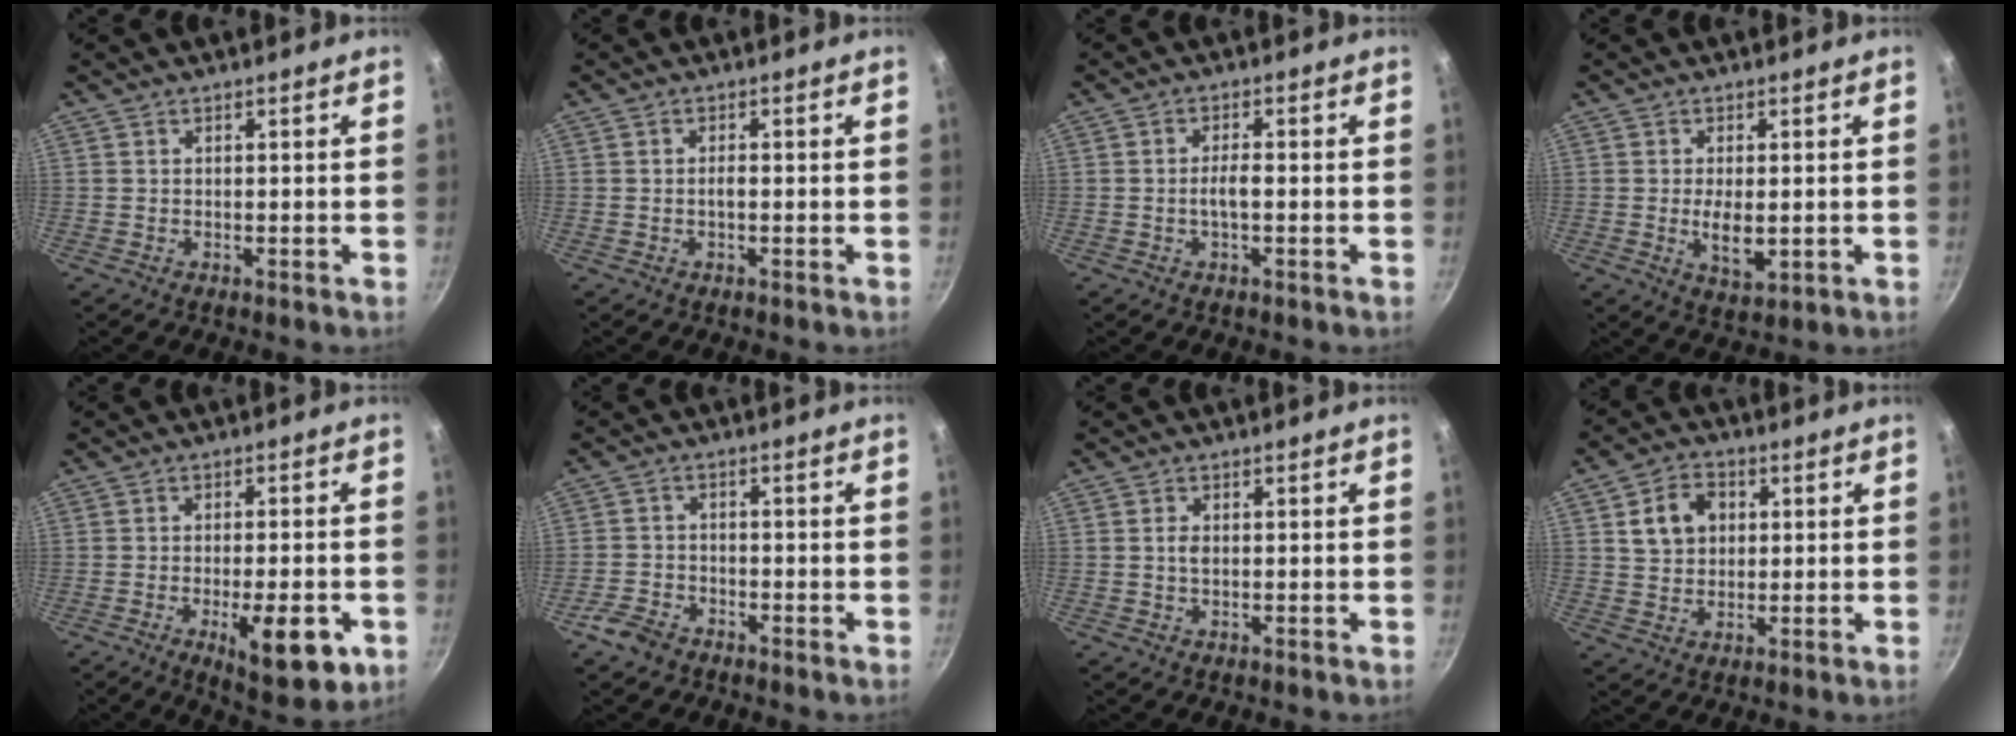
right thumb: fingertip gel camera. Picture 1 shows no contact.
{"total": 1.1, "force": [-0.3, 0.5, 1.0], "torque": [-0.017, 0.002, -0.005]}
{"total": 2.8, "force": [-0.5, 1.0, 2.5], "torque": [-0.054, 0.008, -0.010]}
{"total": 5.3, "force": [-0.4, 2.6, 4.6], "torque": [-0.080, -0.012, -0.003]}
{"total": 11.8, "force": [-4.2, 4.1, 10.3], "torque": [-0.139, 0.000, -0.054]}
{"total": 3.5, "force": [-2.6, 2.1, 1.2], "torque": [-0.022, 0.013, -0.047]}
{"total": 1.5, "force": [0.0, 0.9, 1.2], "torque": [-0.023, -0.001, 0.000]}
{"total": 8.2, "force": [2.1, 6.3, 4.7], "torque": [-0.059, 0.001, 0.036]}